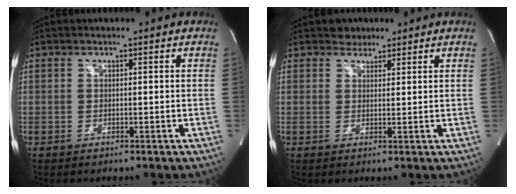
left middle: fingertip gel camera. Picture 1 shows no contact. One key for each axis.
{"total": 2.4, "fx": 1.8, "fy": 1.5, "fz": 0.0, "tx": 0.001, "ty": 0.004, "tz": 0.025}